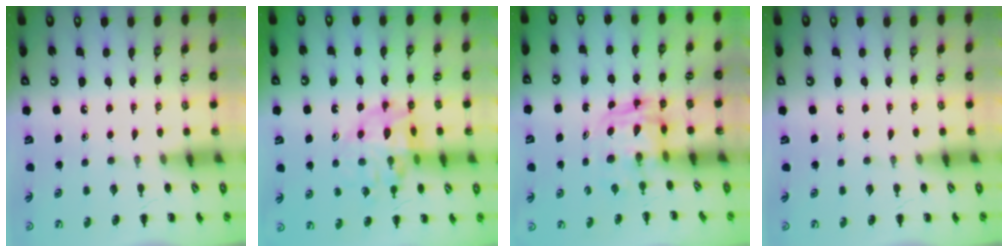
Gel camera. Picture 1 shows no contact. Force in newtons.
{"total": 15.6, "press": 15.4, "slide": 2.2}
{"total": 2.7, "press": 2.7, "slide": 0.2}
{"total": 0.0}